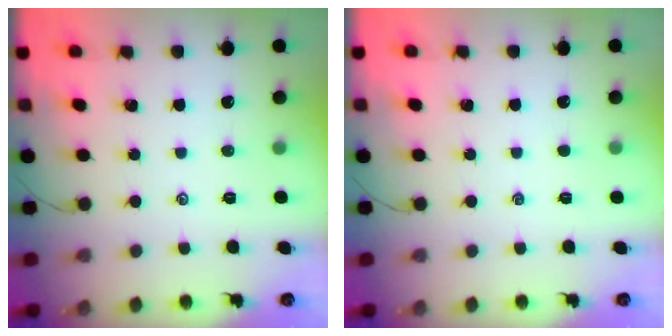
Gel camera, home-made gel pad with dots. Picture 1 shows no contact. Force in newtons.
{"total": 0.0}